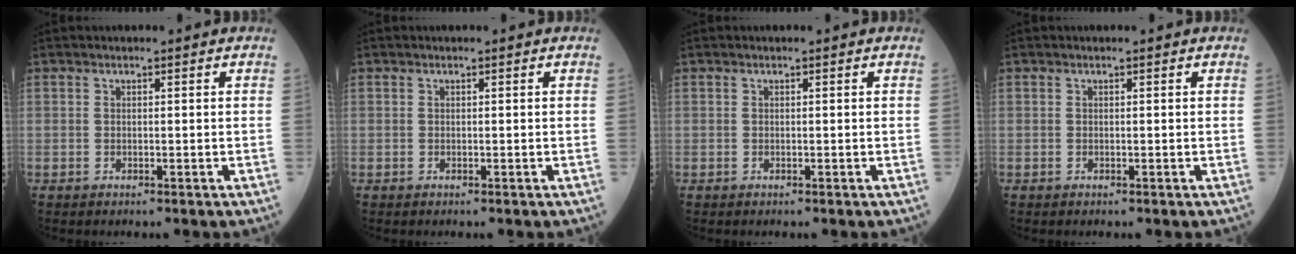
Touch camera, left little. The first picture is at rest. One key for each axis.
{"total": 0.0}
{"total": 0.0}
{"total": 0.0}